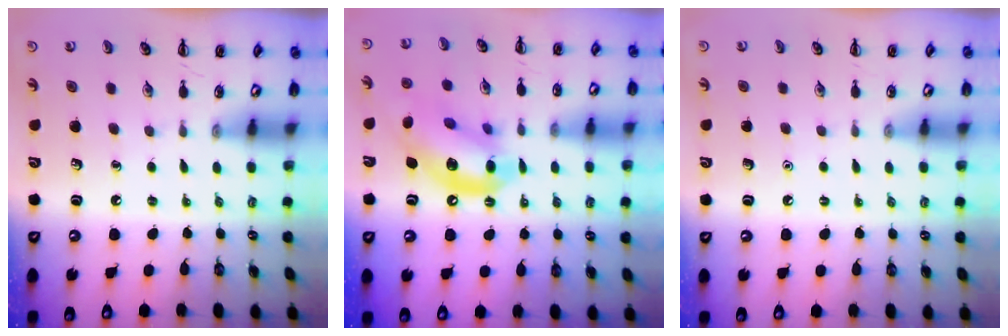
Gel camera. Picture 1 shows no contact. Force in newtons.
{"total": 13.5, "press": 13.1, "slide": 3.5}
{"total": 1.6, "press": 1.6, "slide": 0.1}